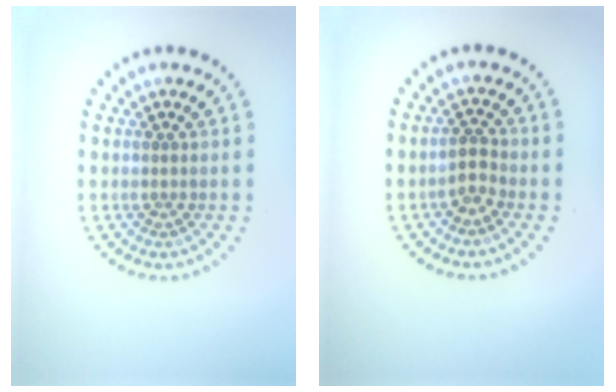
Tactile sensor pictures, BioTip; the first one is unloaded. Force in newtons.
{"total": 1.8, "press": 1.7, "slide": 0.7}